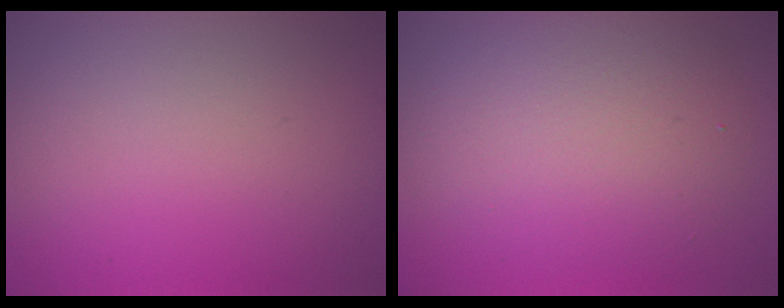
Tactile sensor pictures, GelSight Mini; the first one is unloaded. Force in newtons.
{"total": 5.6, "press": 5.5, "slide": 0.5}